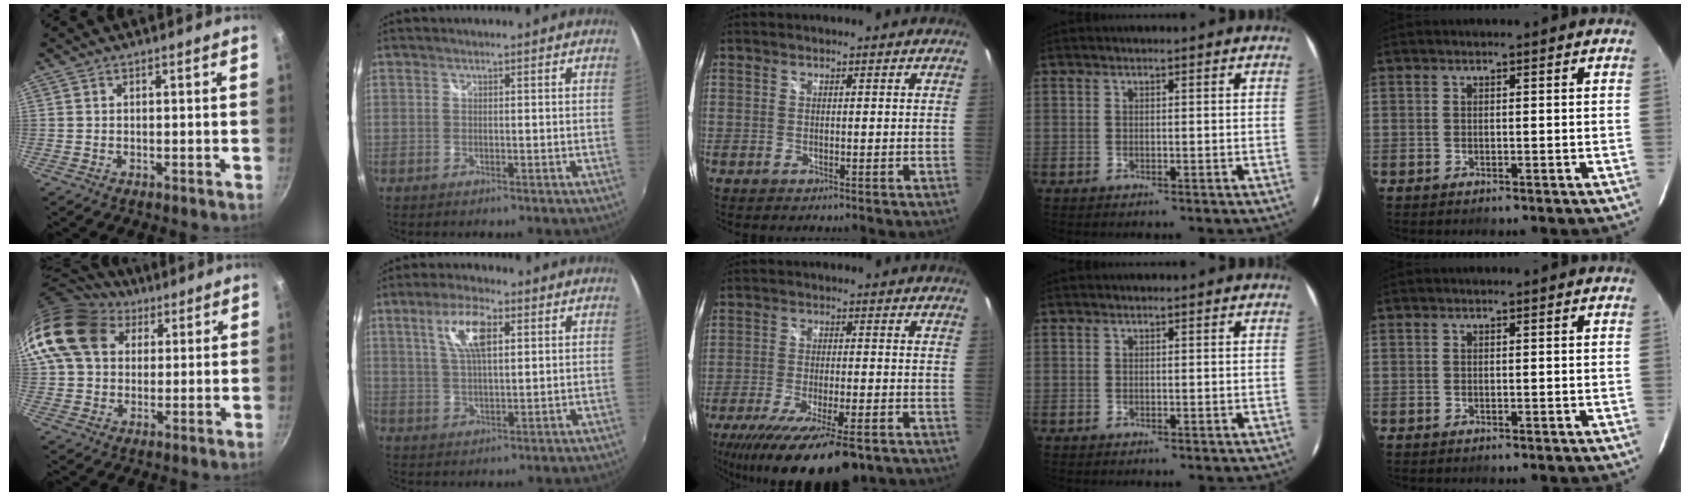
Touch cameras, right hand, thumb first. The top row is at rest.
{"thumb": {"total": 17.2, "force": [6.2, 13.1, 9.2], "torque": [-0.161, 0.016, 0.101]}, "index": {"total": 8.5, "force": [3.1, 3.1, 7.2], "torque": [-0.139, 0.011, 0.059]}, "middle": {"total": 18.6, "force": [-12.6, 4.6, 12.9], "torque": [-0.243, -0.065, -0.197]}}